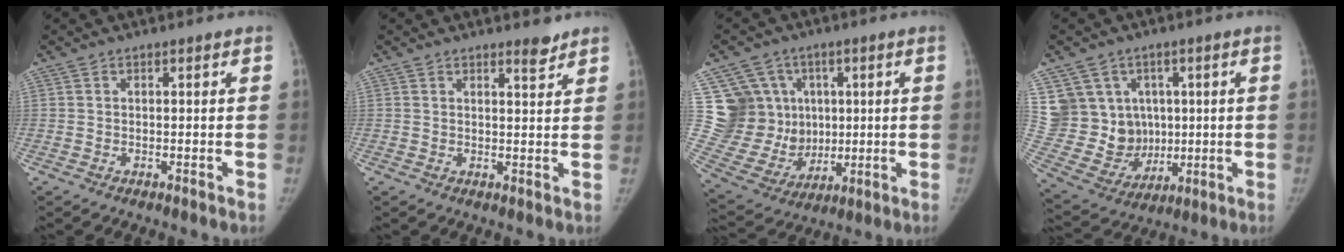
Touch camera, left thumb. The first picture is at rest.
{"total": 2.3, "force": [1.9, 0.5, 1.0], "torque": [-0.008, -0.018, 0.029]}
{"total": 16.7, "force": [4.2, 14.9, 6.4], "torque": [-0.079, 0.013, 0.108]}
{"total": 15.9, "force": [3.6, 14.2, 6.2], "torque": [-0.081, 0.012, 0.104]}